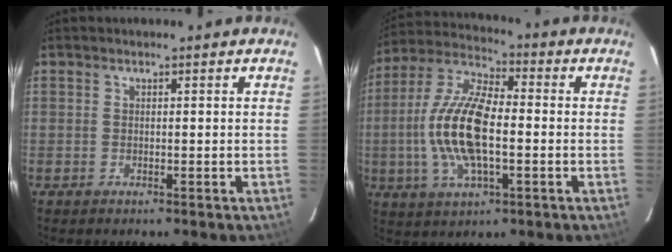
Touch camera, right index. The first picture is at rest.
{"total": 15.7, "force": [-1.8, 6.4, 14.2], "torque": [-0.294, 0.005, -0.040]}